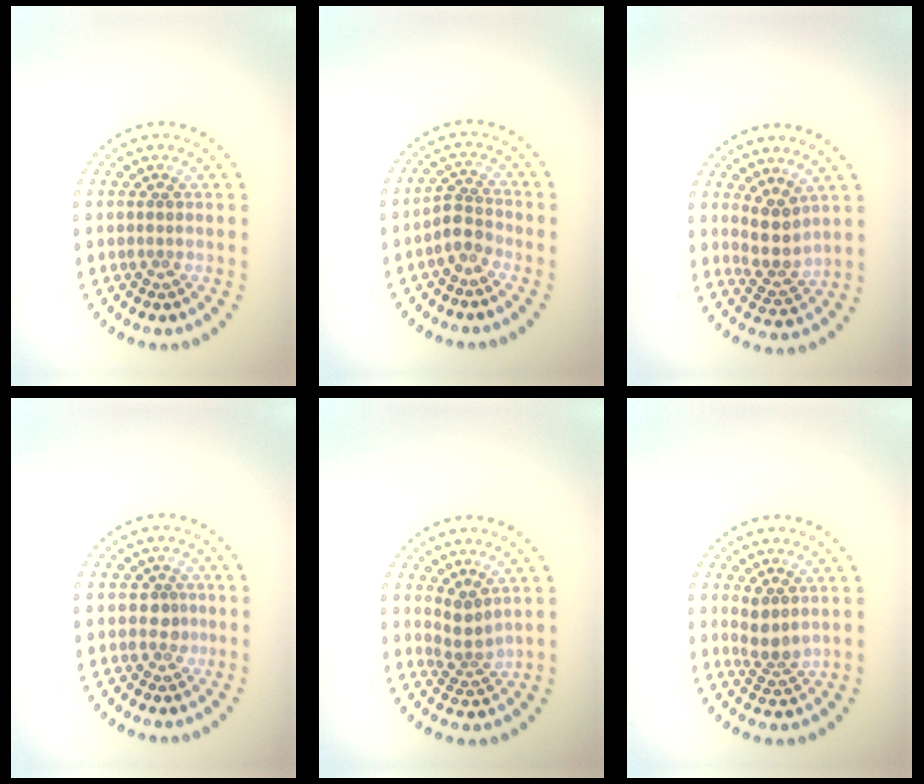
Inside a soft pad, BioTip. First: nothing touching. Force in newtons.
{"total": 2.0, "press": 1.7, "slide": 1.2}
{"total": 2.9, "press": 2.2, "slide": 1.9}
{"total": 1.5, "press": 1.2, "slide": 0.9}
{"total": 2.2, "press": 1.5, "slide": 1.7}
{"total": 2.3, "press": 1.9, "slide": 1.4}